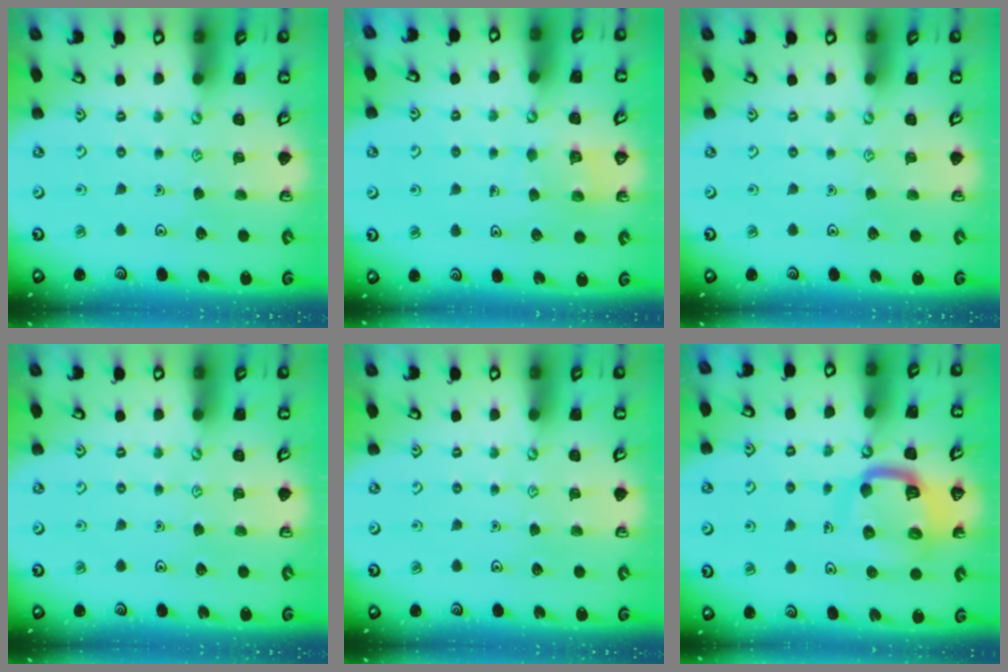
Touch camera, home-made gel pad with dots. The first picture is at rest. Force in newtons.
{"total": 4.7, "press": 4.7, "slide": 0.4}
{"total": 0.0}
{"total": 0.0}
{"total": 0.0}
{"total": 10.8, "press": 10.8, "slide": 1.1}